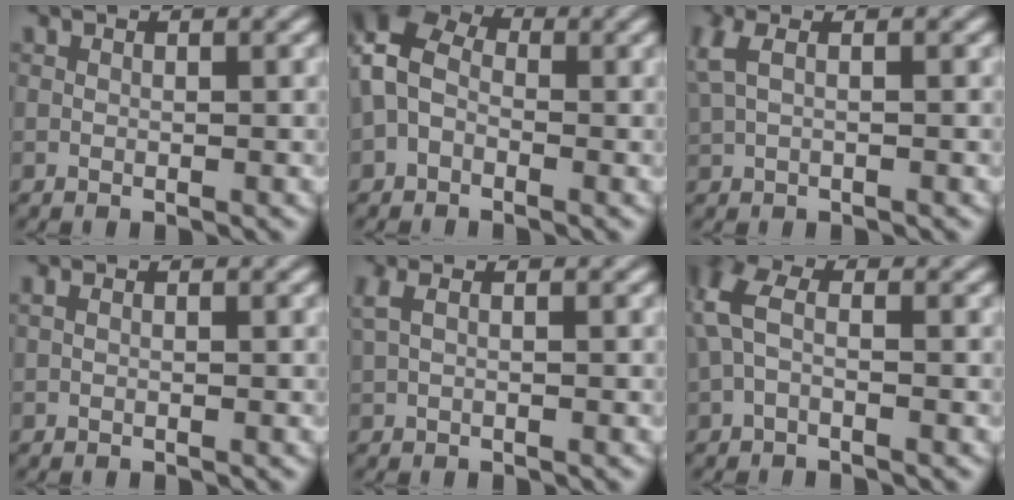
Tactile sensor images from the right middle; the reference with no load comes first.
{"total": 5.6, "force": [-0.1, 4.0, 4.0], "torque": [-0.102, 0.014, -0.020]}
{"total": 2.4, "force": [0.8, 0.8, 2.0], "torque": [-0.050, 0.006, 0.016]}
{"total": 0.8, "force": [0.2, 0.4, 0.6], "torque": [-0.016, 0.001, 0.004]}
{"total": 1.8, "force": [0.6, 0.6, 1.5], "torque": [-0.034, 0.006, 0.012]}
{"total": 3.8, "force": [0.0, 2.1, 3.2], "torque": [-0.087, 0.015, -0.012]}